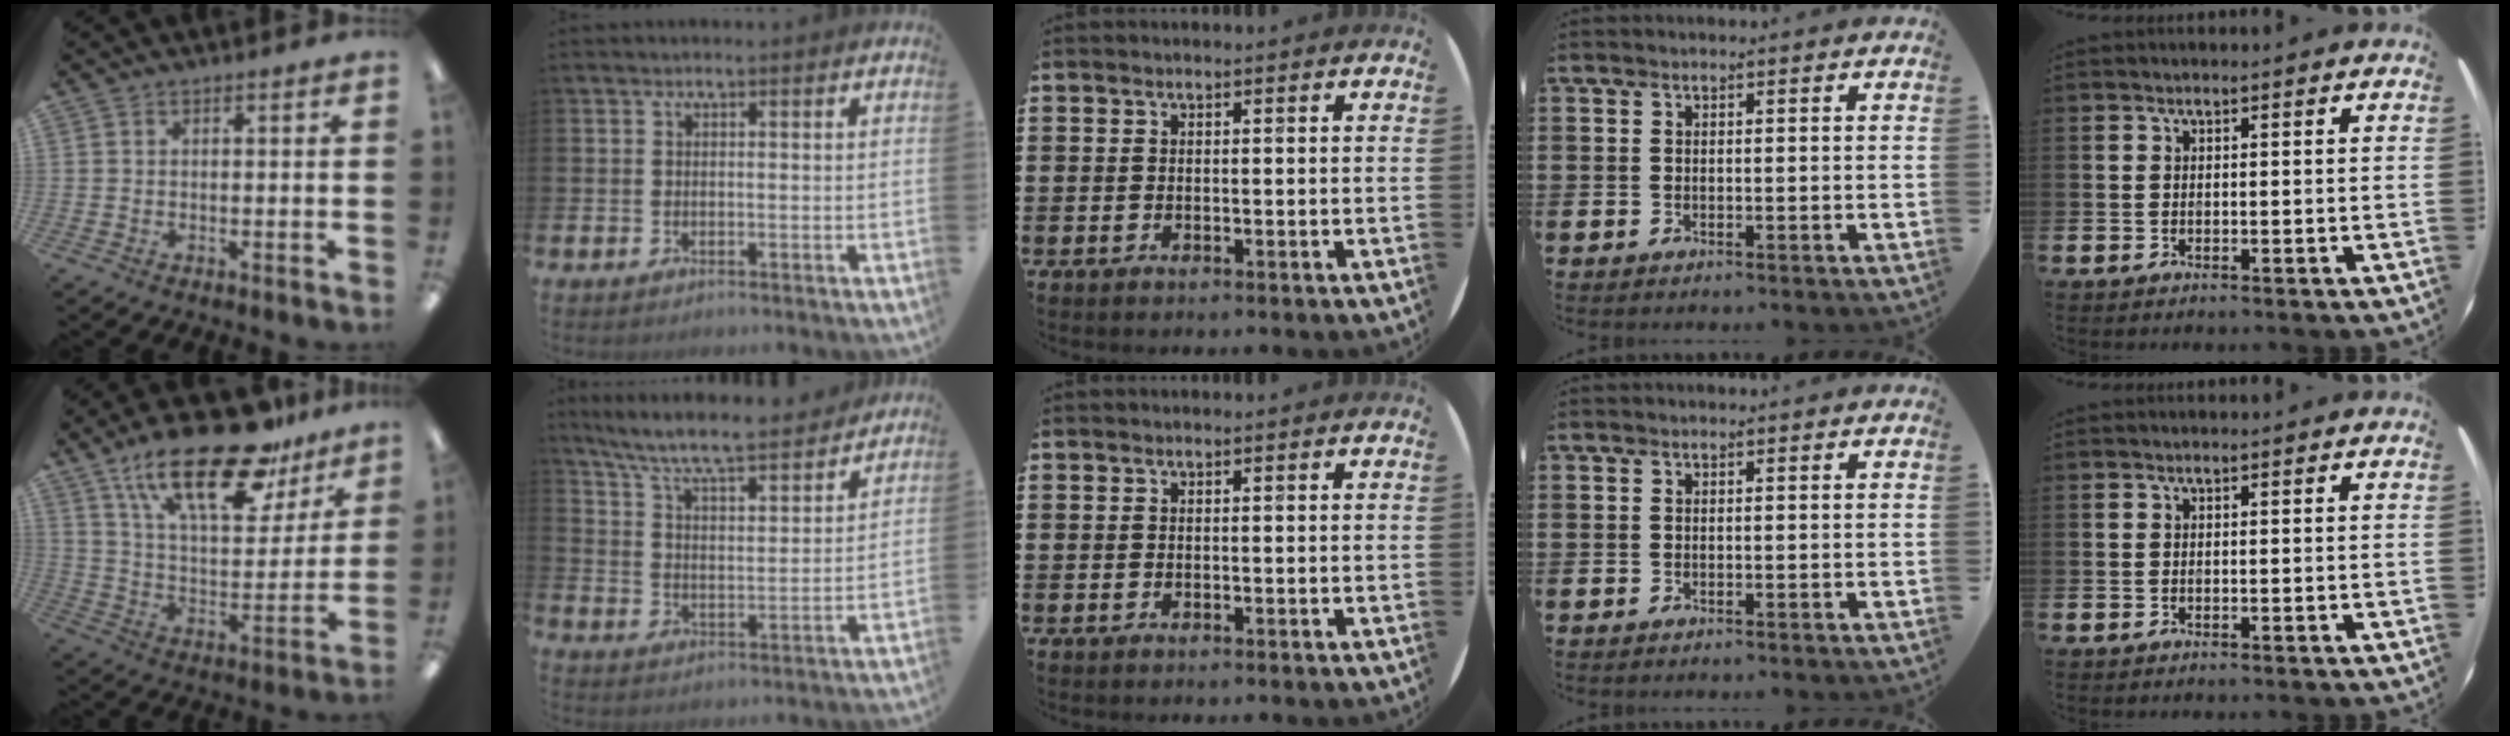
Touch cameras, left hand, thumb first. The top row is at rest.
{"thumb": {"total": 24.8, "force": [16.6, 9.9, 15.6], "torque": [-0.252, -0.091, 0.282]}, "index": {"total": 8.2, "force": [7.7, 0.8, 2.9], "torque": [-0.084, -0.058, 0.130]}}